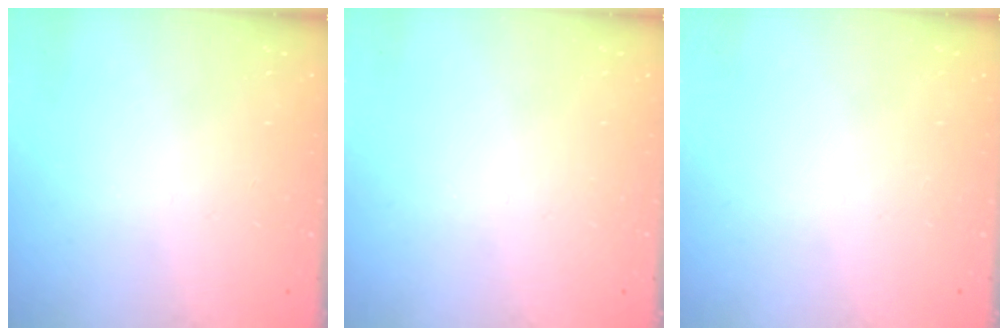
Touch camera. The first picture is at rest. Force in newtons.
{"total": 0.0}
{"total": 0.0}